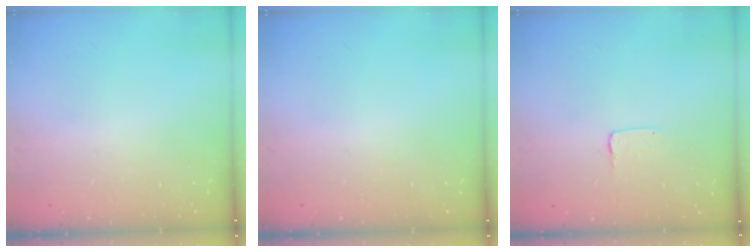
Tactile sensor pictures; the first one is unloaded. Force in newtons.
{"total": 0.0}
{"total": 2.0, "press": 2.0, "slide": 0.2}